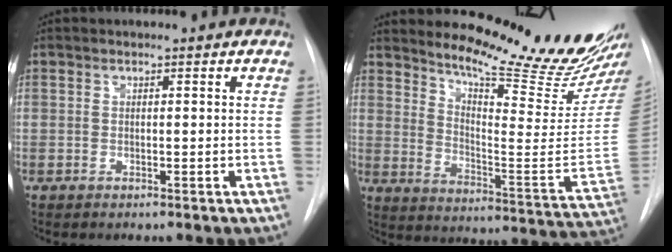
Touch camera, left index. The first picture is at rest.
{"total": 20.2, "force": [18.6, -0.6, 7.8], "torque": [-0.128, -0.126, 0.250]}